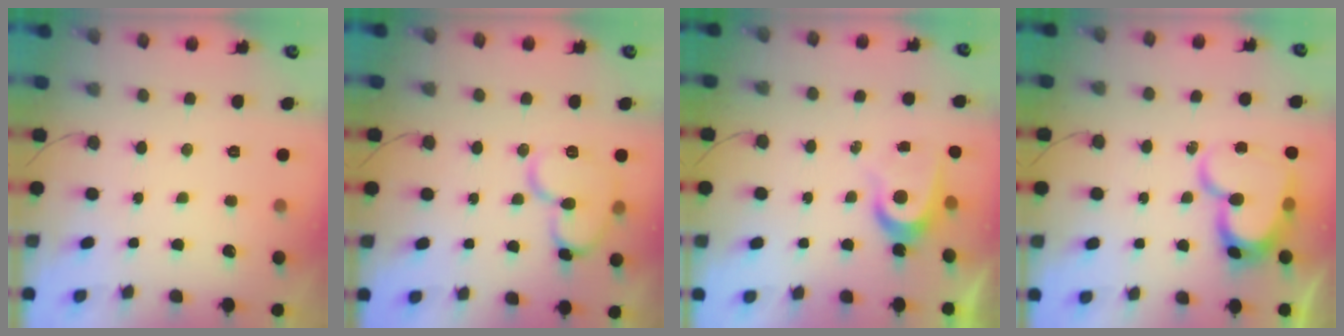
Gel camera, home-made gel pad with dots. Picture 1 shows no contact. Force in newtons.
{"total": 12.3, "press": 12.1, "slide": 1.9}
{"total": 6.4, "press": 6.4, "slide": 0.4}
{"total": 15.7, "press": 15.6, "slide": 1.1}